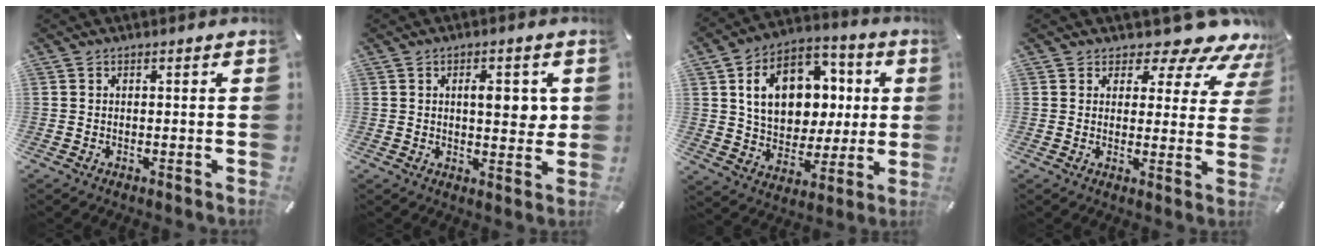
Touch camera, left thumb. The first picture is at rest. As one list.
[{"total": 6.7, "force": [1.6, 3.1, 5.7], "torque": [-0.075, -0.009, 0.018]}, {"total": 16.1, "force": [3.4, 12.9, 9.0], "torque": [-0.145, 0.000, 0.071]}, {"total": 8.9, "force": [6.9, 4.1, 3.9], "torque": [-0.047, -0.064, 0.117]}]